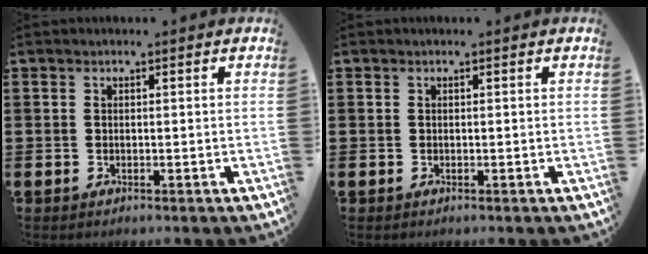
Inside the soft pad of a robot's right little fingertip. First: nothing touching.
{"total": 0.0}